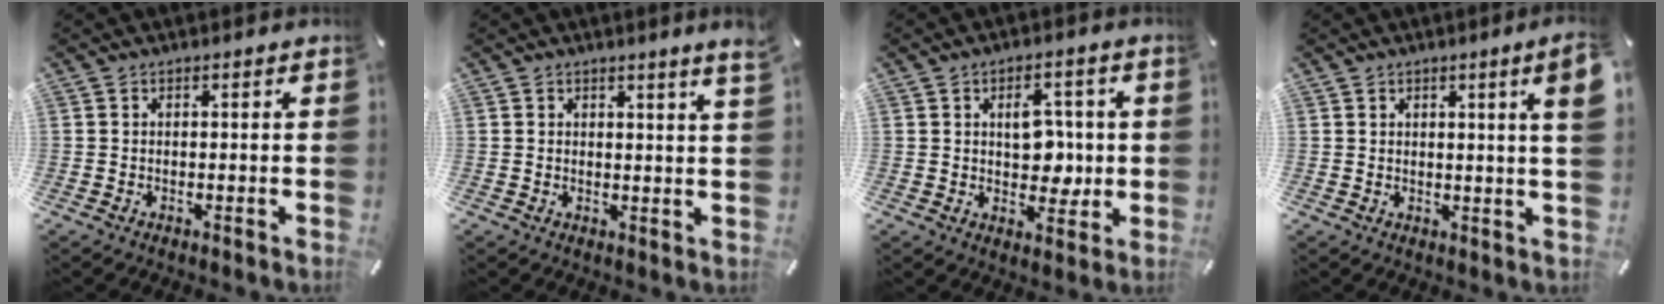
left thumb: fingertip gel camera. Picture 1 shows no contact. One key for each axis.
{"total": 2.3, "fx": 1.7, "fy": -0.2, "fz": 1.5, "tx": -0.032, "ty": -0.005, "tz": 0.031}
{"total": 8.0, "fx": 1.0, "fy": 5.6, "fz": 5.6, "tx": -0.067, "ty": -0.002, "tz": 0.011}
{"total": 5.1, "fx": 2.0, "fy": 0.0, "fz": 4.7, "tx": -0.074, "ty": -0.008, "tz": 0.029}